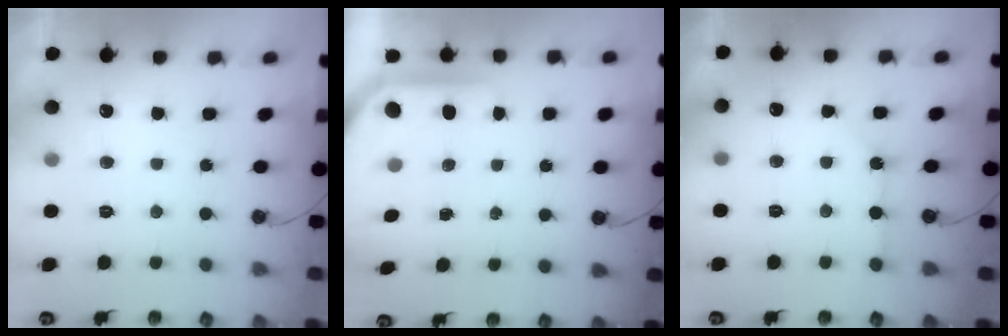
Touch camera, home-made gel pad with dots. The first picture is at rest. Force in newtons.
{"total": 5.2, "press": 5.1, "slide": 0.3}
{"total": 2.7, "press": 2.7, "slide": 0.4}